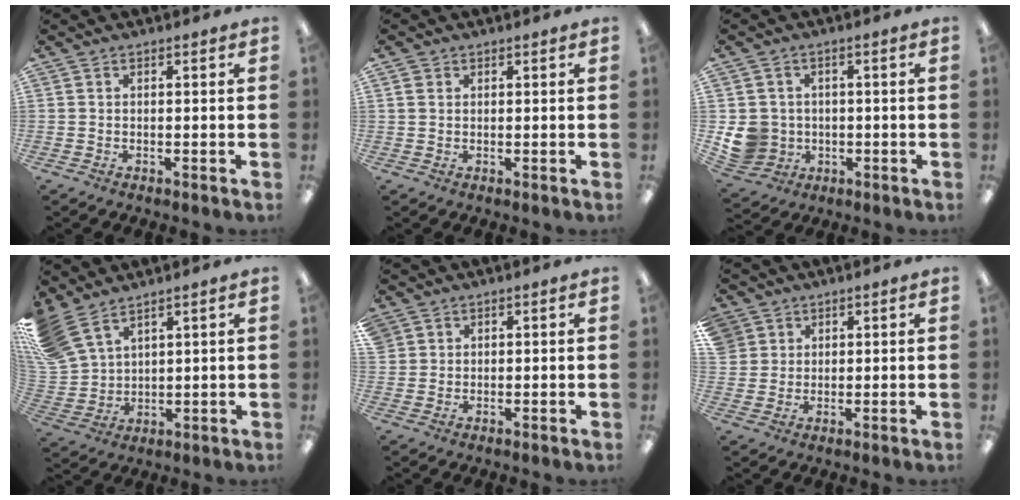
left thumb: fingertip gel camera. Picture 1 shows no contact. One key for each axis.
{"total": 1.8, "fx": 0.9, "fy": 1.5, "fz": 0.6, "tx": -0.015, "ty": 0.003, "tz": 0.016}
{"total": 8.1, "fx": -0.8, "fy": 7.7, "fz": 2.3, "tx": -0.074, "ty": 0.014, "tz": -0.007}
{"total": 12.1, "fx": 8.8, "fy": 6.3, "fz": 5.4, "tx": -0.138, "ty": -0.025, "tz": 0.178}
{"total": 2.3, "fx": 1.5, "fy": 1.8, "fz": 0.1, "tx": -0.007, "ty": 0.002, "tz": 0.030}
{"total": 4.6, "fx": 2.6, "fy": 3.8, "fz": -0.4, "tx": 0.003, "ty": -0.008, "tz": 0.046}